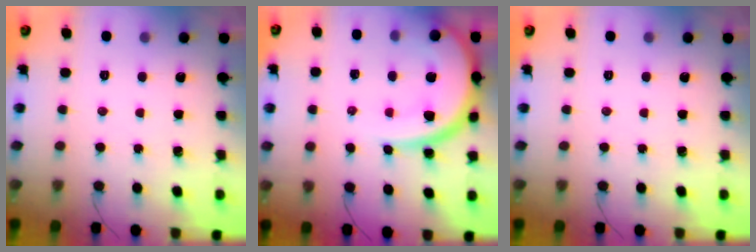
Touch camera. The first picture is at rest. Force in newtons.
{"total": 15.1, "press": 15.0, "slide": 1.9}
{"total": 0.0}